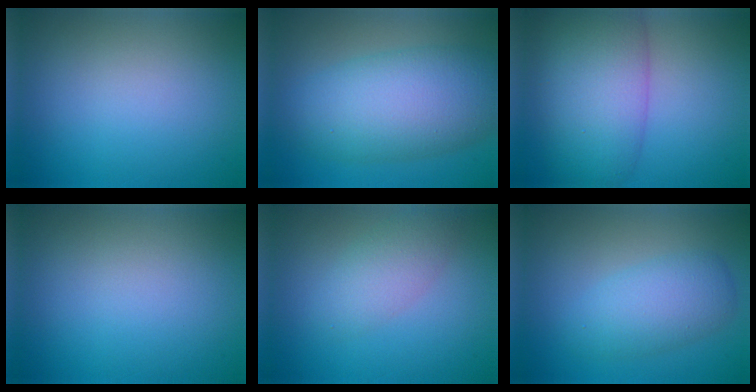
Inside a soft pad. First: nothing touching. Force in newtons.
{"total": 8.7, "press": 8.7, "slide": 0.1}
{"total": 8.8, "press": 8.8, "slide": 0.3}
{"total": 0.0}
{"total": 2.9, "press": 2.9, "slide": 0.1}
{"total": 3.8, "press": 3.8, "slide": 0.0}